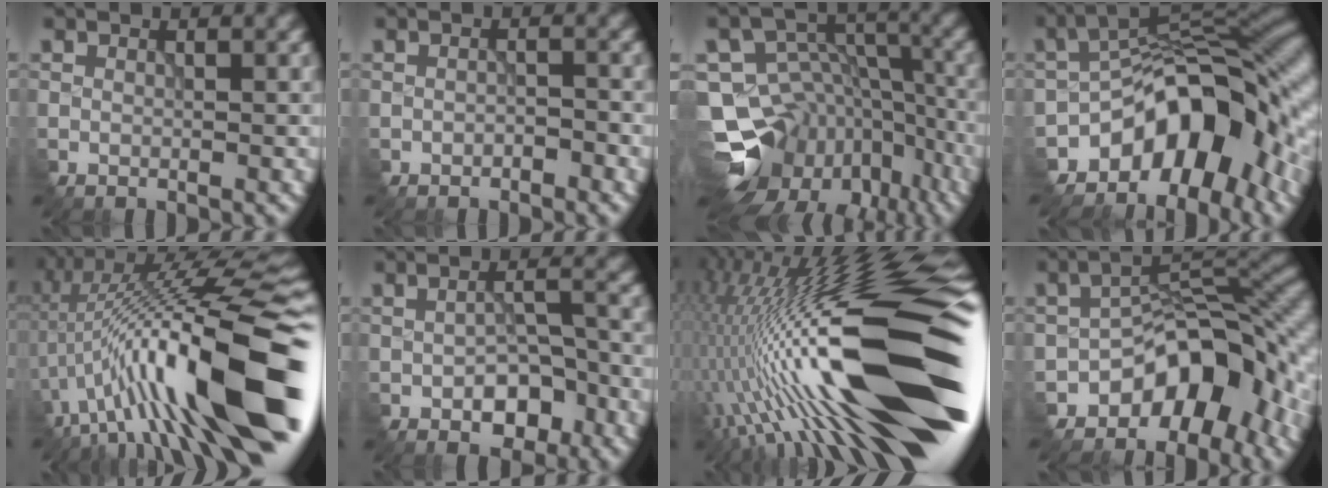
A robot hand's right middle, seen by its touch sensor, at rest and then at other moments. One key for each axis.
{"total": 1.2, "fx": -0.8, "fy": 0.7, "fz": 0.7, "tx": -0.015, "ty": 0.001, "tz": -0.012}
{"total": 16.1, "fx": -9.8, "fy": 11.1, "fz": 6.4, "tx": -0.128, "ty": -0.018, "tz": -0.120}
{"total": 11.5, "fx": -5.2, "fy": 6.7, "fz": 7.7, "tx": -0.087, "ty": 0.004, "tz": -0.095}
{"total": 17.0, "fx": -3.3, "fy": 3.8, "fz": 16.3, "tx": -0.261, "ty": 0.034, "tz": -0.060}
{"total": 4.2, "fx": -2.0, "fy": 2.1, "fz": 3.0, "tx": -0.050, "ty": 0.003, "tz": -0.029}
{"total": 19.9, "fx": -3.4, "fy": 5.0, "fz": 18.9, "tx": -0.300, "ty": 0.040, "tz": -0.071}
{"total": 9.4, "fx": -5.1, "fy": 5.3, "fz": 5.9, "tx": -0.057, "ty": 0.008, "tz": -0.094}